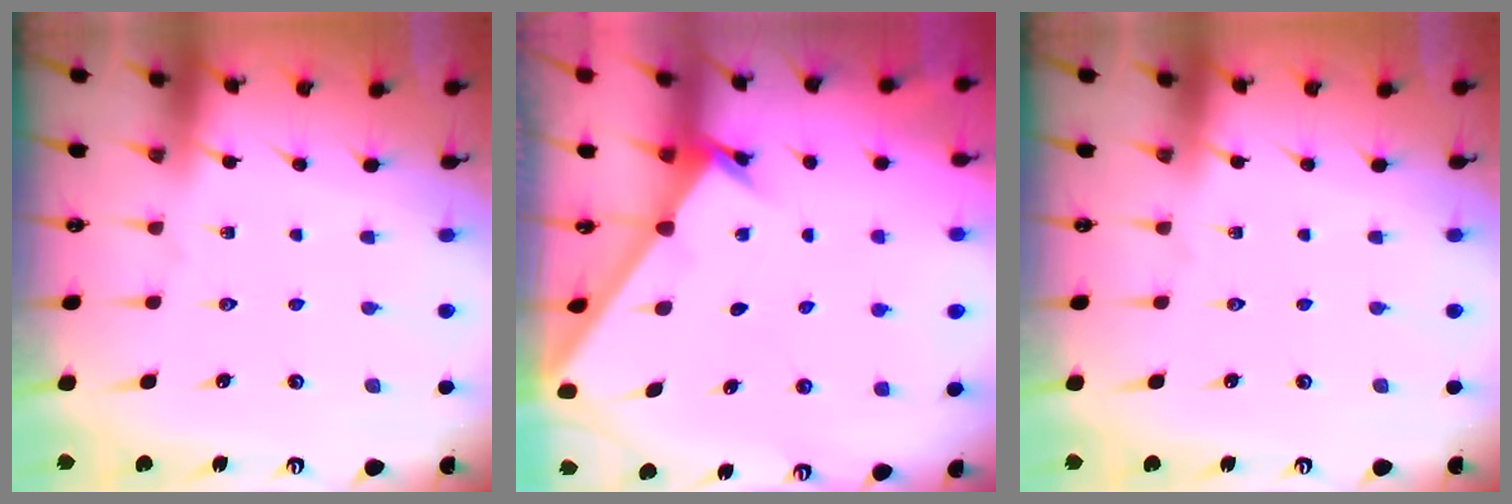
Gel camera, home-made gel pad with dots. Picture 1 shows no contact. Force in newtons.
{"total": 1.9, "press": 1.9, "slide": 0.1}
{"total": 0.0}